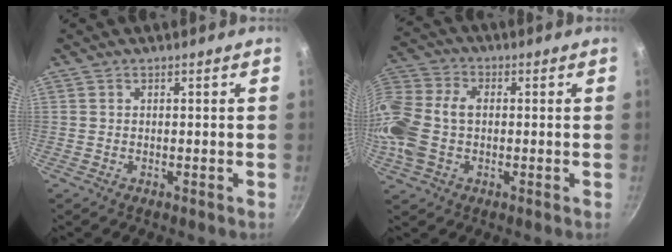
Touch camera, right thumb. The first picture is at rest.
{"total": 16.8, "force": [-0.6, 11.6, 12.1], "torque": [-0.309, 0.023, -0.010]}